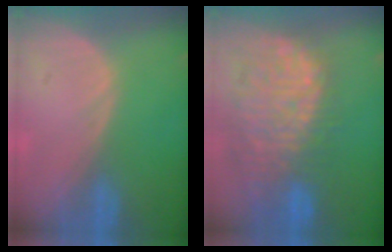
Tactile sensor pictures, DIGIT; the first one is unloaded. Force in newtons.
{"total": 12.5, "press": 11.0, "slide": 5.9}